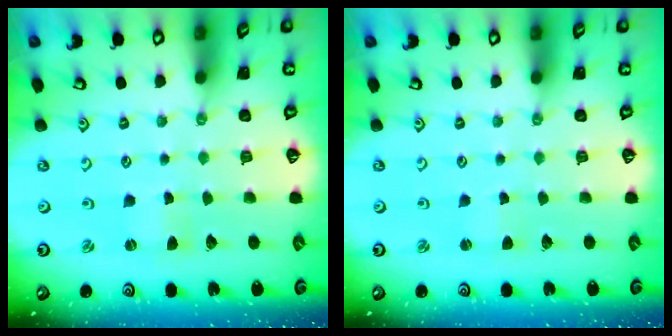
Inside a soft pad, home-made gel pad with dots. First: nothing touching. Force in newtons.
{"total": 1.8, "press": 1.7, "slide": 0.2}